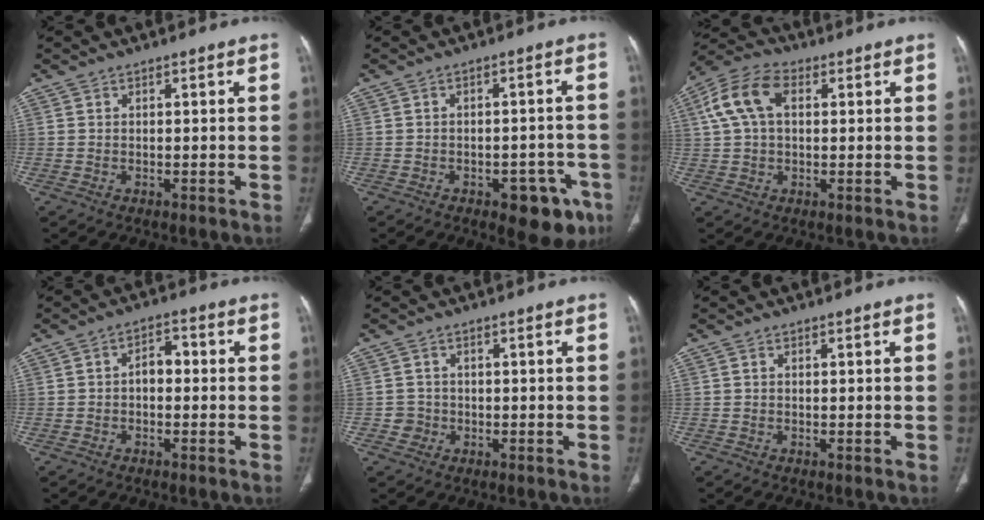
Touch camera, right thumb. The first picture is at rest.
{"total": 9.5, "force": [-5.0, 4.9, 6.4], "torque": [-0.044, 0.027, -0.059]}
{"total": 10.5, "force": [2.7, 6.6, 7.7], "torque": [-0.159, 0.029, 0.044]}
{"total": 3.9, "force": [-0.4, 2.6, 2.9], "torque": [-0.033, 0.019, -0.016]}
{"total": 2.1, "force": [-0.5, 2.0, 0.0], "torque": [0.017, 0.010, -0.011]}
{"total": 0.0}